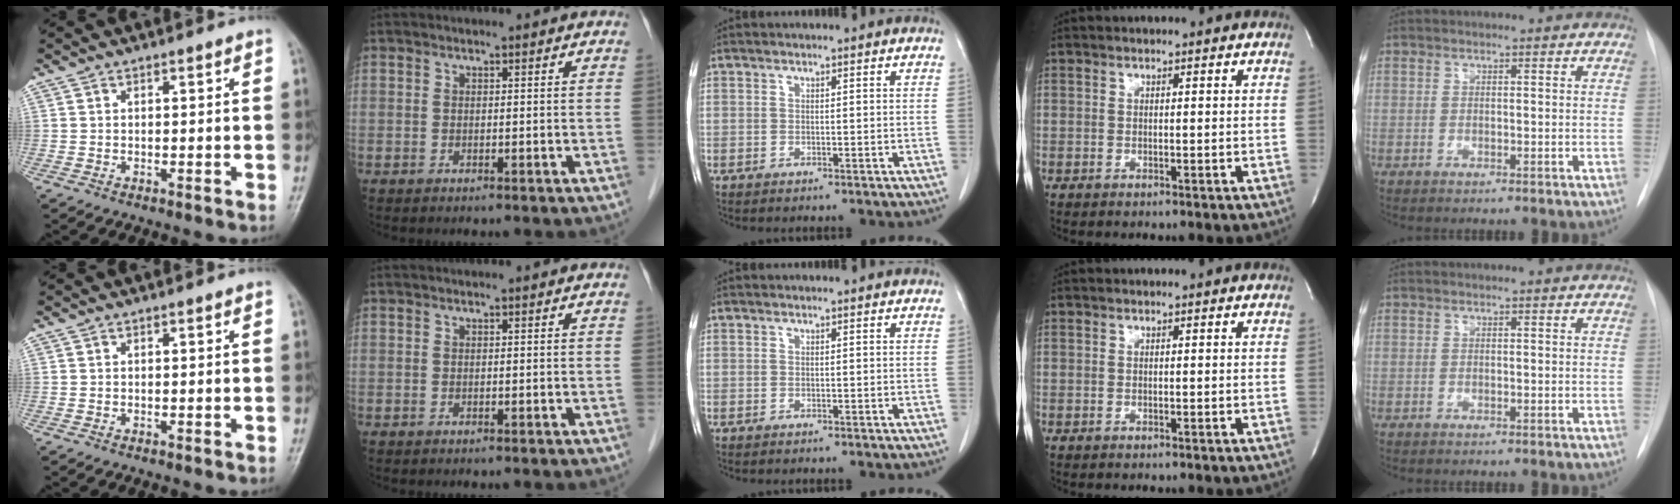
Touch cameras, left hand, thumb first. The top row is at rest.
{}